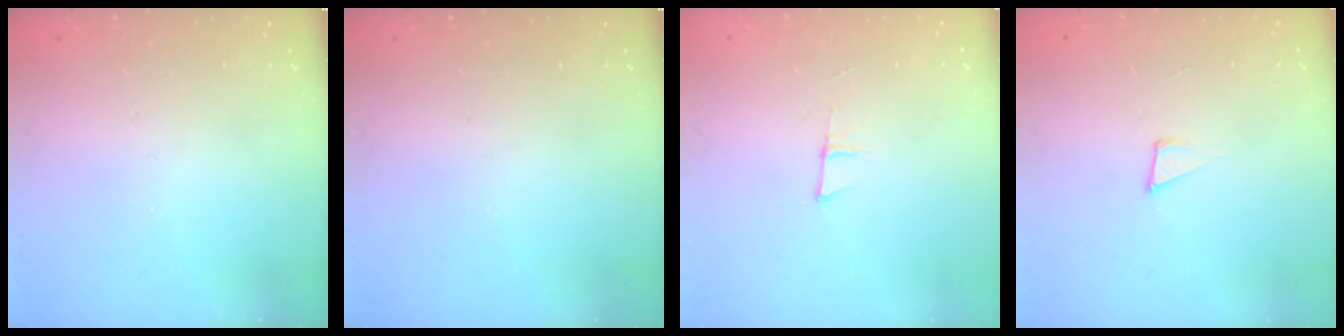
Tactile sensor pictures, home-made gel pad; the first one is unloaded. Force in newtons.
{"total": 0.0}
{"total": 5.4, "press": 4.6, "slide": 2.7}
{"total": 4.6, "press": 3.2, "slide": 3.3}